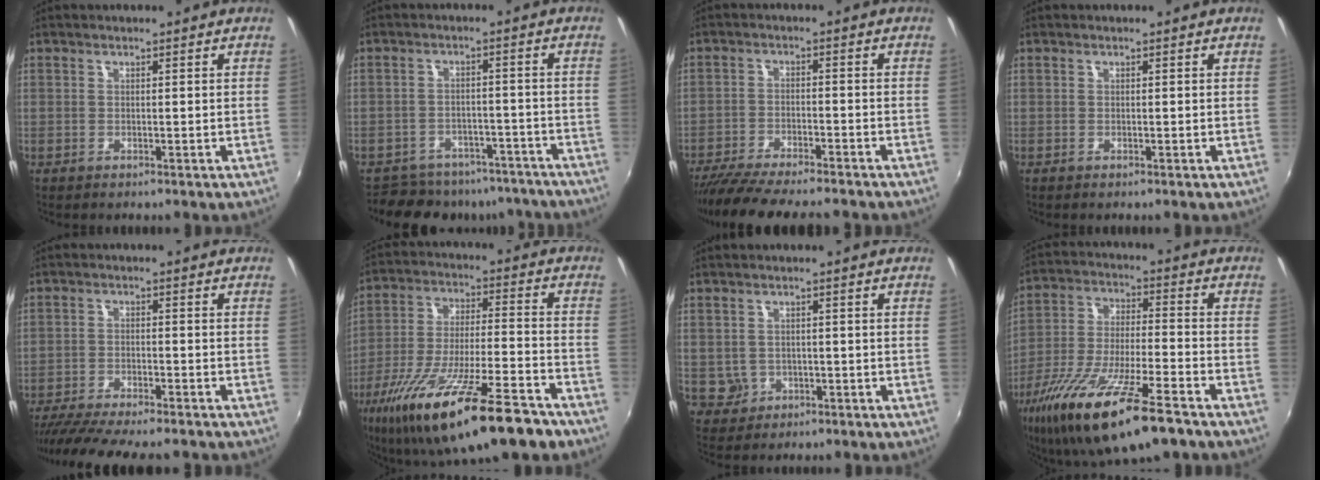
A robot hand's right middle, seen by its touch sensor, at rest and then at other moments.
{"total": 14.2, "force": [-12.2, 6.2, 3.8], "torque": [-0.083, 0.015, -0.153]}
{"total": 13.8, "force": [-12.0, 1.7, 6.4], "torque": [-0.135, -0.027, -0.193]}
{"total": 0.0}
{"total": 13.7, "force": [-11.9, 1.7, 6.6], "torque": [-0.138, -0.035, -0.186]}
{"total": 25.8, "force": [-17.6, 5.3, 18.2], "torque": [-0.331, -0.061, -0.279]}
{"total": 3.9, "force": [-0.8, 3.8, 0.8], "torque": [-0.027, 0.002, -0.002]}
{"total": 21.6, "force": [-14.2, 4.6, 15.7], "torque": [-0.298, -0.053, -0.246]}